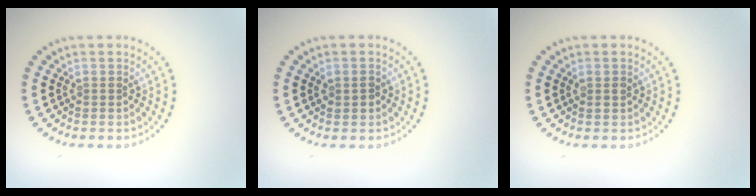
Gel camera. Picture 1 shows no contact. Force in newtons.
{"total": 1.2, "press": 1.2, "slide": 0.2}
{"total": 0.9, "press": 0.9, "slide": 0.2}